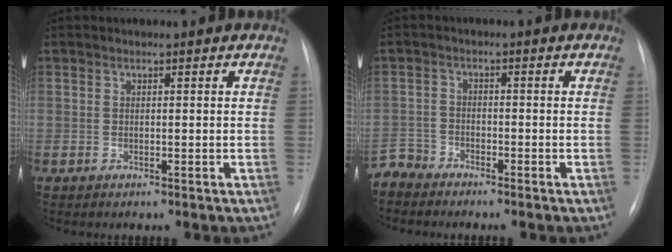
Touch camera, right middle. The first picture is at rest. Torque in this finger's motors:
{"motor_torque": [0.02, 0.03, 0.00, 0.00]}